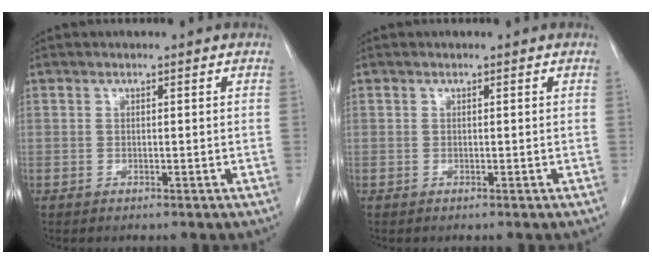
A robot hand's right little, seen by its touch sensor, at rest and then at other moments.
{"total": 0.0}